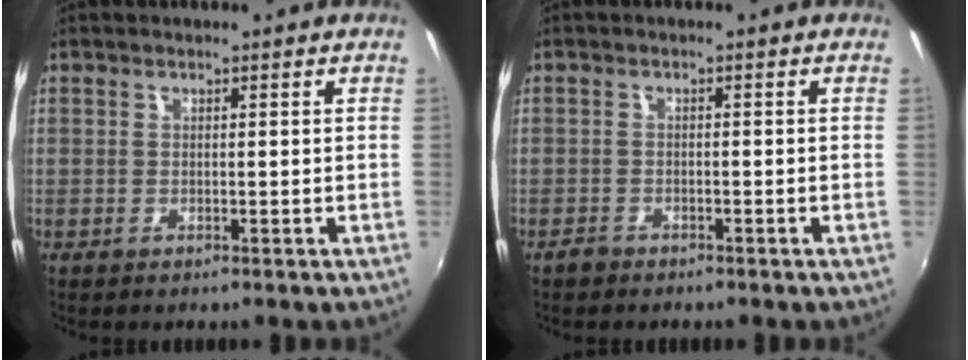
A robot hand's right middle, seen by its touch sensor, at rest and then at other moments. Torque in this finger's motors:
{"motor_torque": [0.20, -0.03, -0.05, 0.00]}